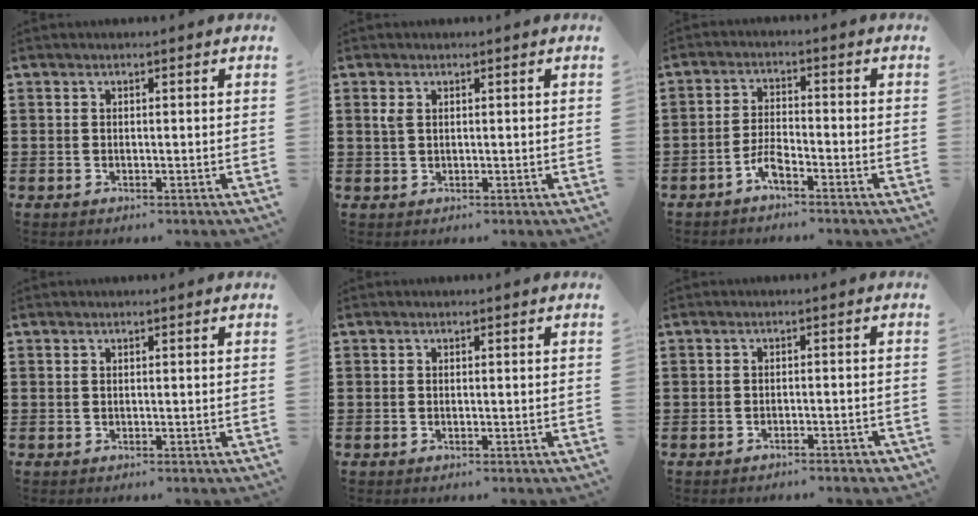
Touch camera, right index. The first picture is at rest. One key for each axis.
{"total": 1.6, "fx": 0.6, "fy": 1.0, "fz": 1.1, "tx": -0.026, "ty": 0.006, "tz": 0.010}
{"total": 3.4, "fx": -2.7, "fy": 0.7, "fz": 2.0, "tx": -0.052, "ty": 0.003, "tz": -0.056}
{"total": 0.0}
{"total": 0.0}
{"total": 1.5, "fx": -1.5, "fy": 0.1, "fz": 0.4, "tx": -0.011, "ty": 0.002, "tz": -0.031}